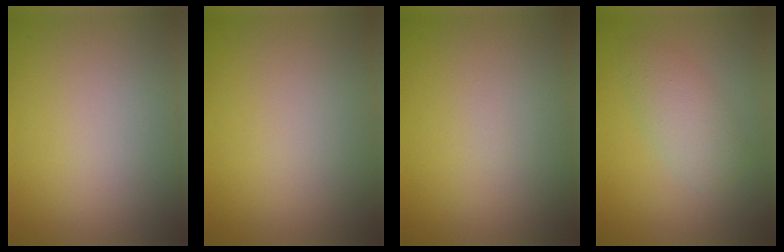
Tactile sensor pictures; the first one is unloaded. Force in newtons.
{"total": 0.0}
{"total": 0.0}
{"total": 3.1, "press": 3.1, "slide": 0.2}